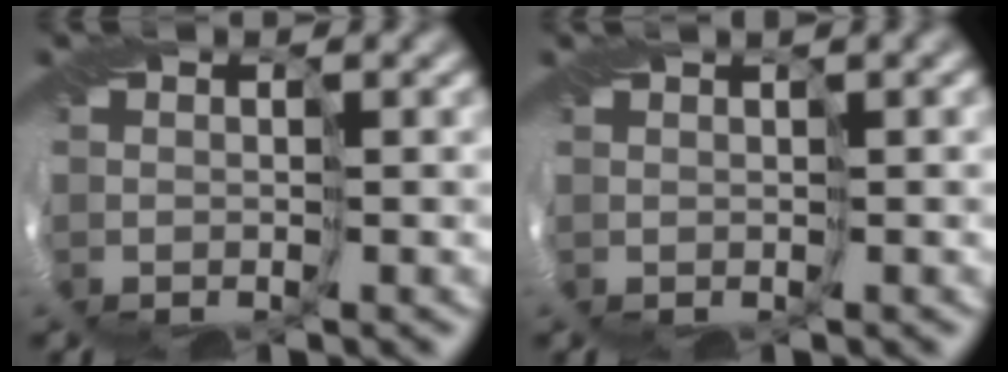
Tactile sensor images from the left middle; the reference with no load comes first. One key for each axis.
{"total": 0.9, "fx": 0.5, "fy": -0.1, "fz": 0.7, "tx": -0.016, "ty": 0.001, "tz": 0.011}